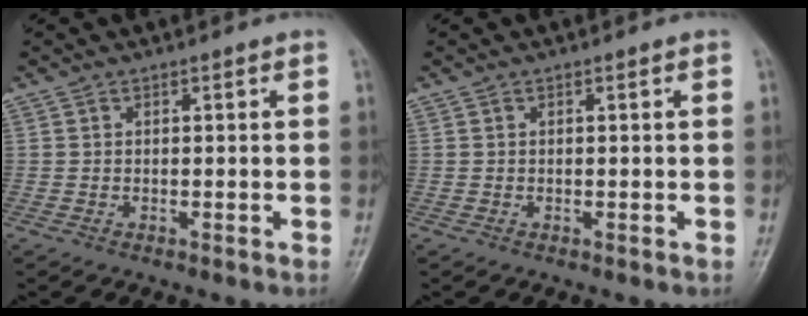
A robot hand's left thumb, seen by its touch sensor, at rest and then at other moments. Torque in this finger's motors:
{"motor_torque": [-0.03, -0.02, 0.15, 0.12, 0.00]}